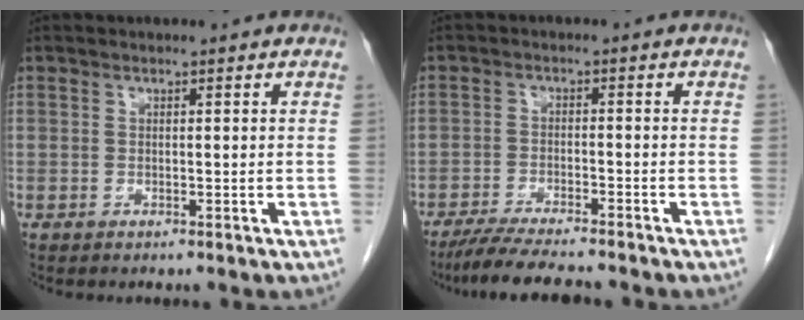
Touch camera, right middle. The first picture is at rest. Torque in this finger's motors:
{"motor_torque": [0.36, -0.23, 0.08, 0.04]}